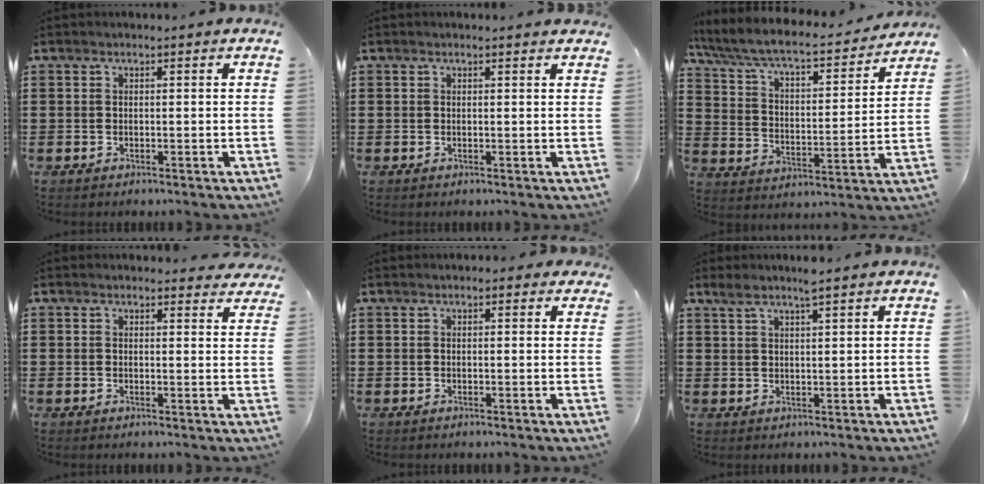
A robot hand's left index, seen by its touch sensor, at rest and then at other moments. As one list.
[{"total": 0.5, "force": [0.4, 0.0, 0.3], "torque": [-0.008, 0.000, 0.009]}, {"total": 6.6, "force": [6.0, 0.7, 2.7], "torque": [-0.081, -0.042, 0.094]}, {"total": 1.9, "force": [1.8, 0.4, 0.2], "torque": [-0.001, -0.003, 0.034]}, {"total": 0.8, "force": [0.5, 0.5, 0.5], "torque": [-0.011, 0.007, 0.007]}, {"total": 3.3, "force": [2.5, 0.2, 2.2], "torque": [-0.047, 0.003, 0.044]}]